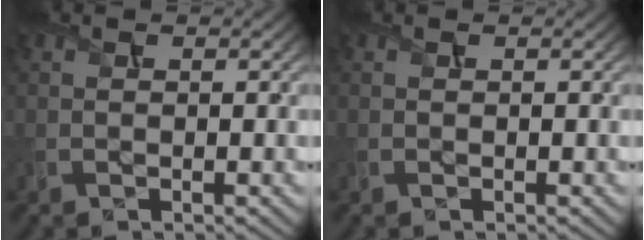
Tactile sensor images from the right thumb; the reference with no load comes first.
{"total": 0.0}